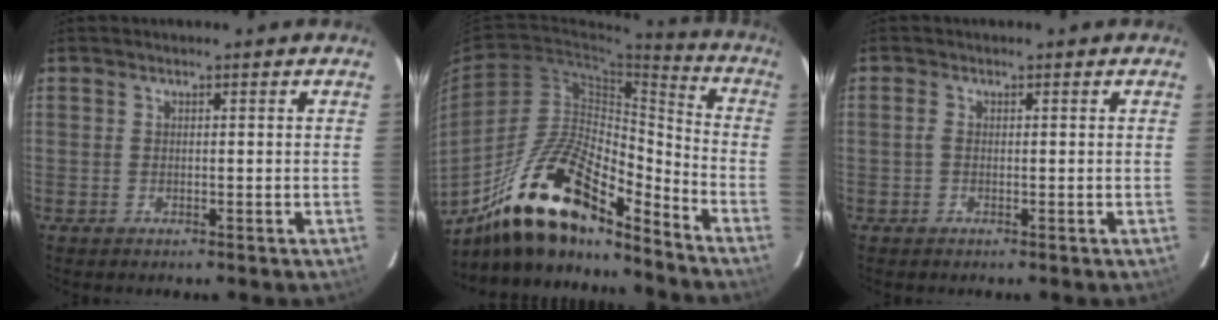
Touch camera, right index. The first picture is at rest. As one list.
[{"total": 20.1, "force": [-15.2, 6.0, 11.7], "torque": [-0.211, 0.004, -0.272]}, {"total": 0.9, "force": [0.0, 0.5, 0.8], "torque": [-0.019, 0.003, -0.004]}]